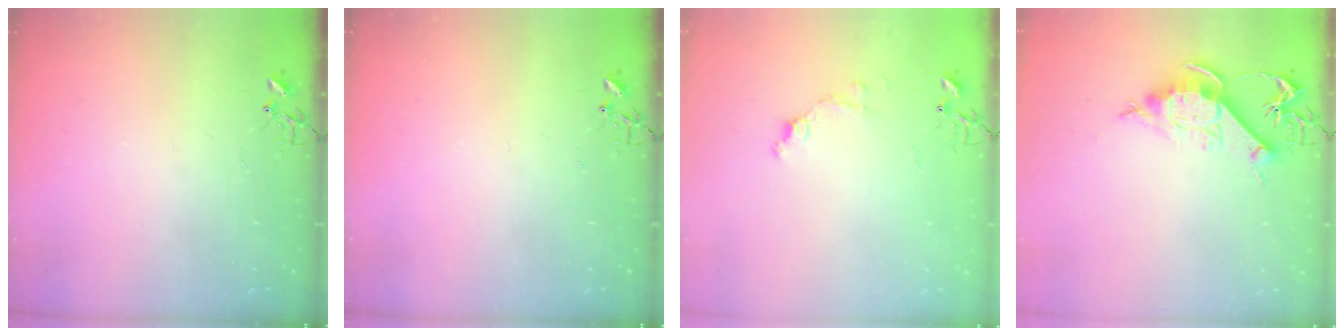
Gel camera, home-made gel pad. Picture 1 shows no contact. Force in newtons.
{"total": 0.0}
{"total": 7.9, "press": 7.9, "slide": 0.7}
{"total": 10.6, "press": 10.6, "slide": 0.4}